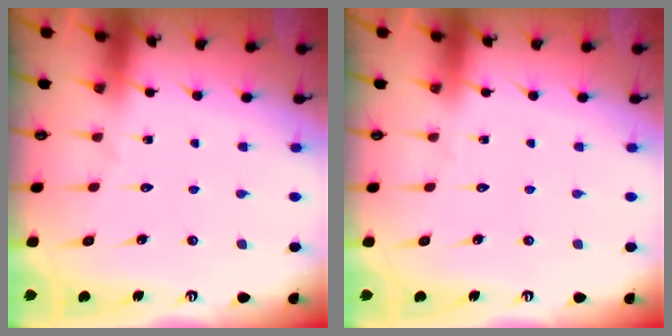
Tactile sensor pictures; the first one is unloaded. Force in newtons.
{"total": 0.0}